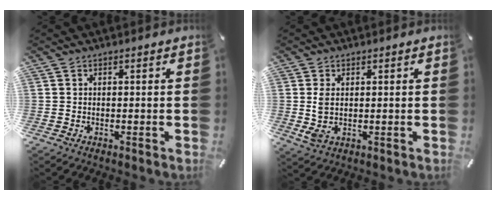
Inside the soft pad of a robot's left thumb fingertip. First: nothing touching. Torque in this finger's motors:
{"motor_torque": [0.20, 0.11, 0.64, -0.15, 0.22]}